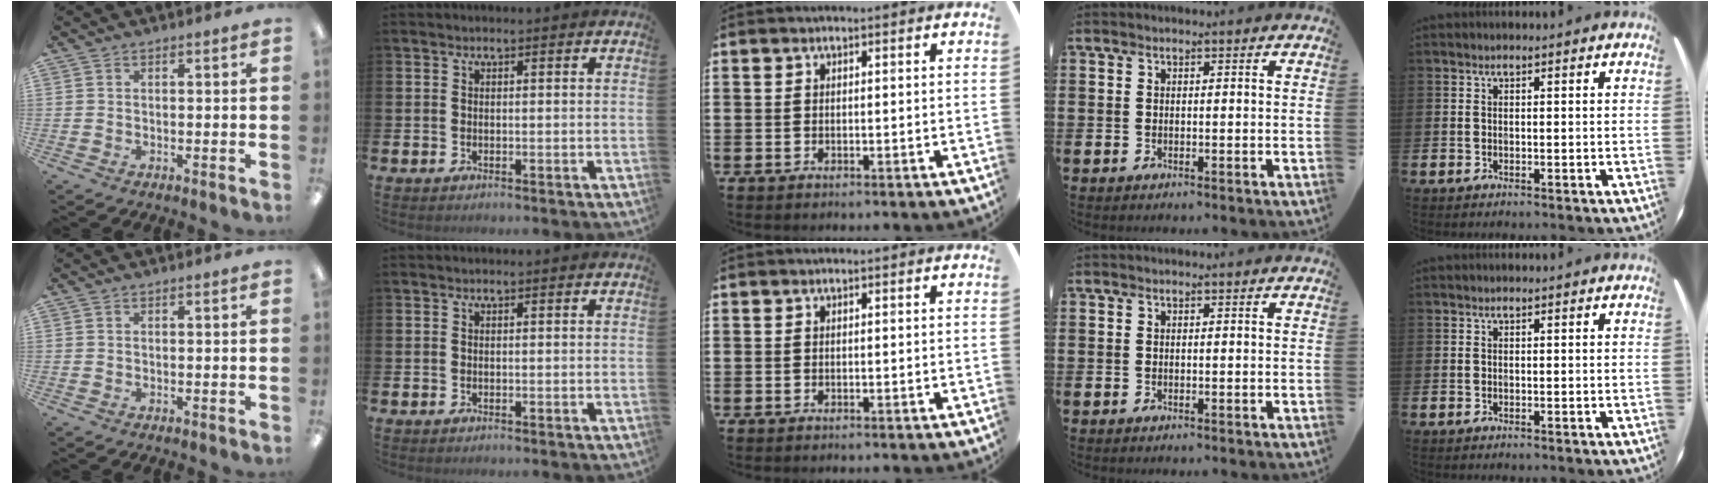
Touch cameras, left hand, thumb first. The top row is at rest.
{}